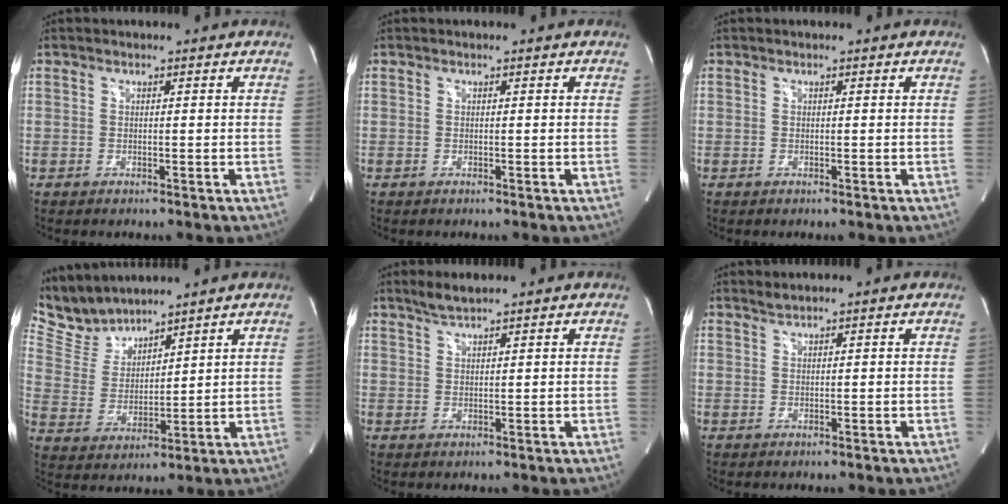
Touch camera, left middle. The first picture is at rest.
{"total": 0.0}
{"total": 0.0}
{"total": 7.9, "force": [7.7, 1.6, 0.7], "torque": [-0.032, 0.013, 0.172]}
{"total": 2.7, "force": [2.3, -0.1, 1.3], "torque": [-0.033, 0.003, 0.047]}
{"total": 0.9, "force": [0.8, -0.3, 0.1], "torque": [-0.008, 0.001, 0.021]}